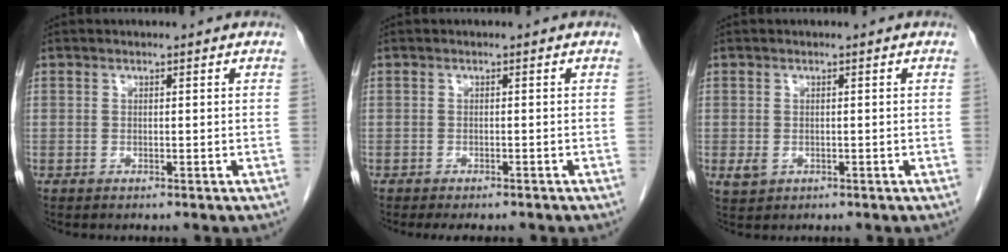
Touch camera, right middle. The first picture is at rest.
{"total": 4.0, "force": [-3.4, 1.1, 1.8], "torque": [-0.016, -0.006, -0.044]}
{"total": 1.8, "force": [-0.4, 1.4, 1.1], "torque": [-0.024, -0.002, 0.002]}